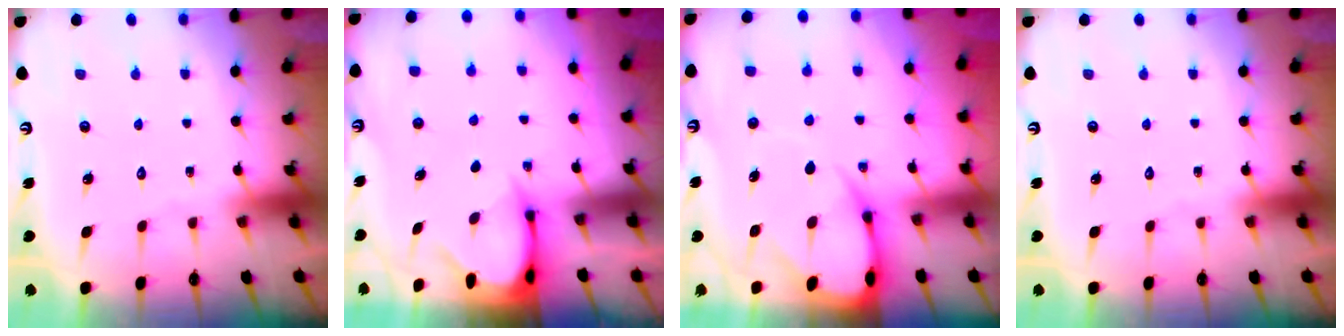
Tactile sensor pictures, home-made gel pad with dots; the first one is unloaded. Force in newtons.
{"total": 3.2, "press": 3.2, "slide": 0.3}
{"total": 8.2, "press": 8.2, "slide": 0.9}
{"total": 0.0}